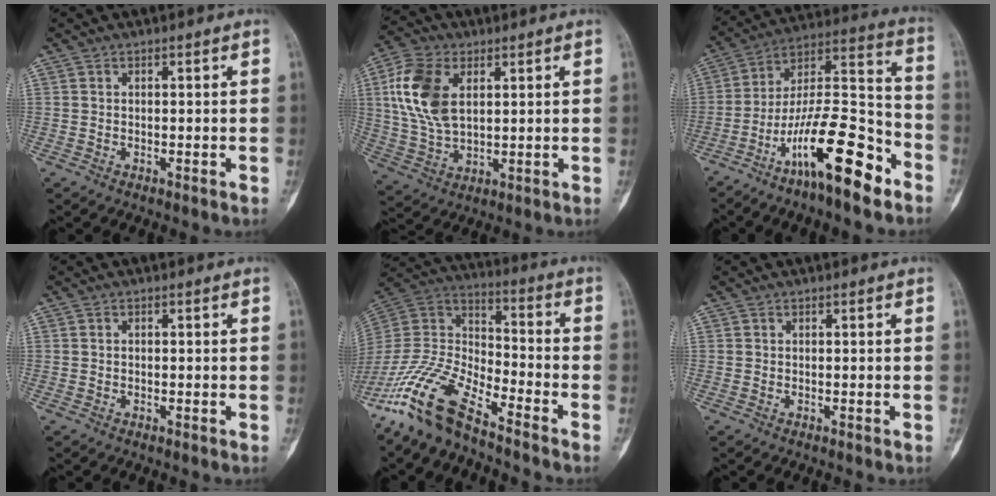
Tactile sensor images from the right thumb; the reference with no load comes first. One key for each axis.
{"total": 13.6, "fx": 3.8, "fy": 8.1, "fz": 10.3, "tx": -0.209, "ty": -0.004, "tz": 0.075}
{"total": 19.3, "fx": -11.1, "fy": 5.1, "fz": 14.9, "tx": -0.257, "ty": 0.086, "tz": -0.191}
{"total": 0.0}
{"total": 15.4, "fx": -11.8, "fy": 4.7, "fz": 8.8, "tx": -0.175, "ty": 0.068, "tz": -0.235}
{"total": 0.0}